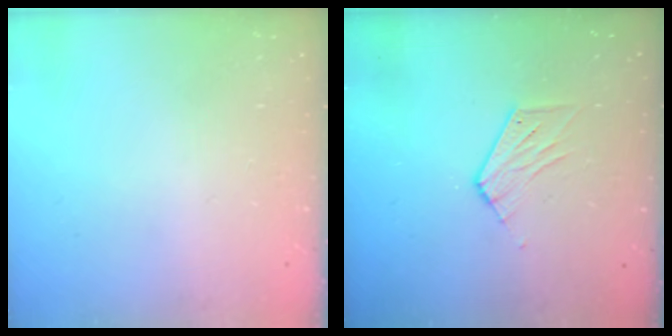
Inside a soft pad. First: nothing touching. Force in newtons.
{"total": 6.8, "press": 6.8, "slide": 0.5}